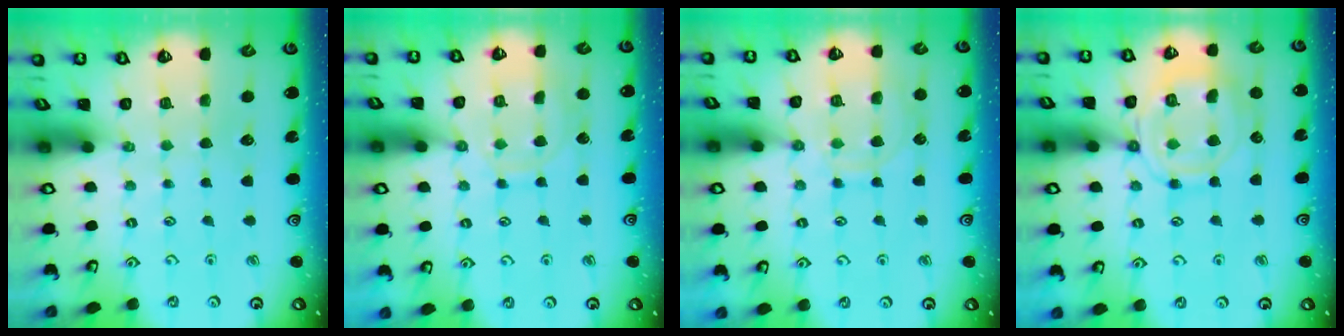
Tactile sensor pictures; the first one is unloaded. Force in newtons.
{"total": 9.5, "press": 9.5, "slide": 0.7}
{"total": 10.7, "press": 10.7, "slide": 1.0}
{"total": 12.4, "press": 12.3, "slide": 1.3}